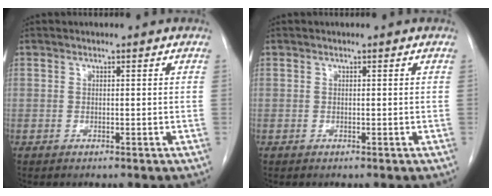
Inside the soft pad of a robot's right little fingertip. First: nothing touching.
{"total": 0.0}